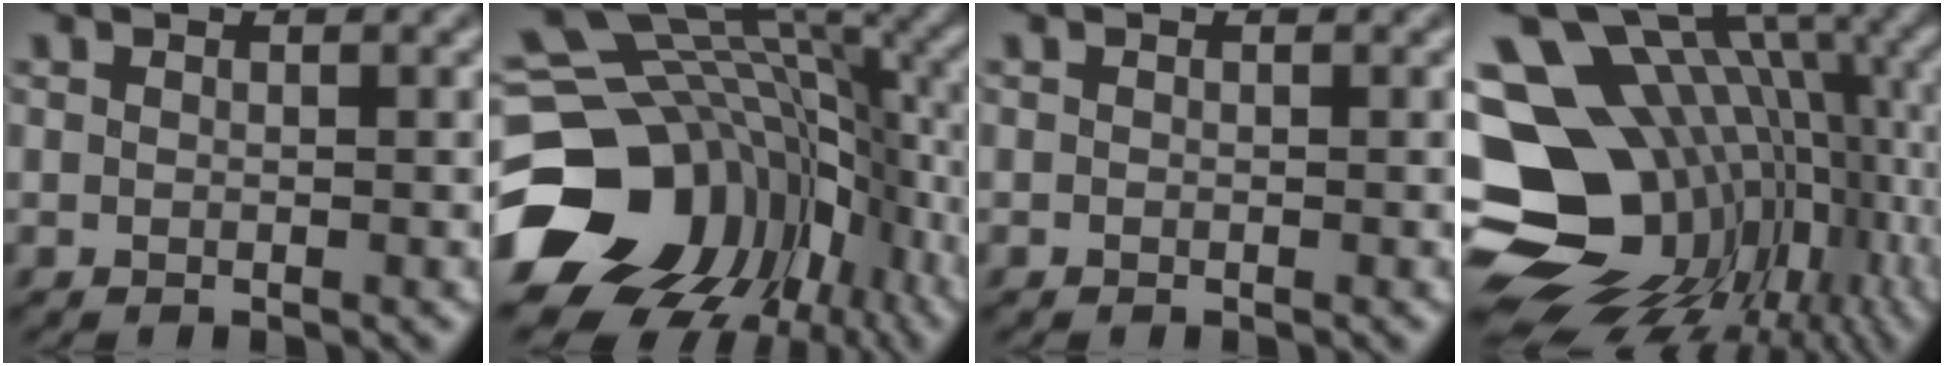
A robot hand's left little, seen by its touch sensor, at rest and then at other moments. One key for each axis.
{"total": 18.1, "fx": -4.8, "fy": 14.6, "fz": 9.6, "tx": -0.196, "ty": -0.023, "tz": -0.052}
{"total": 0.0}
{"total": 17.8, "fx": -3.6, "fy": 13.0, "fz": 11.6, "tx": -0.203, "ty": -0.003, "tz": -0.025}